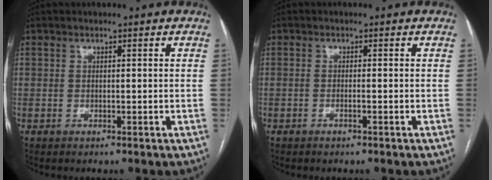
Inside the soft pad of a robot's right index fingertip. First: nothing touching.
{"total": 0.7, "force": [-0.4, 0.0, 0.6], "torque": [-0.016, 0.001, -0.003]}